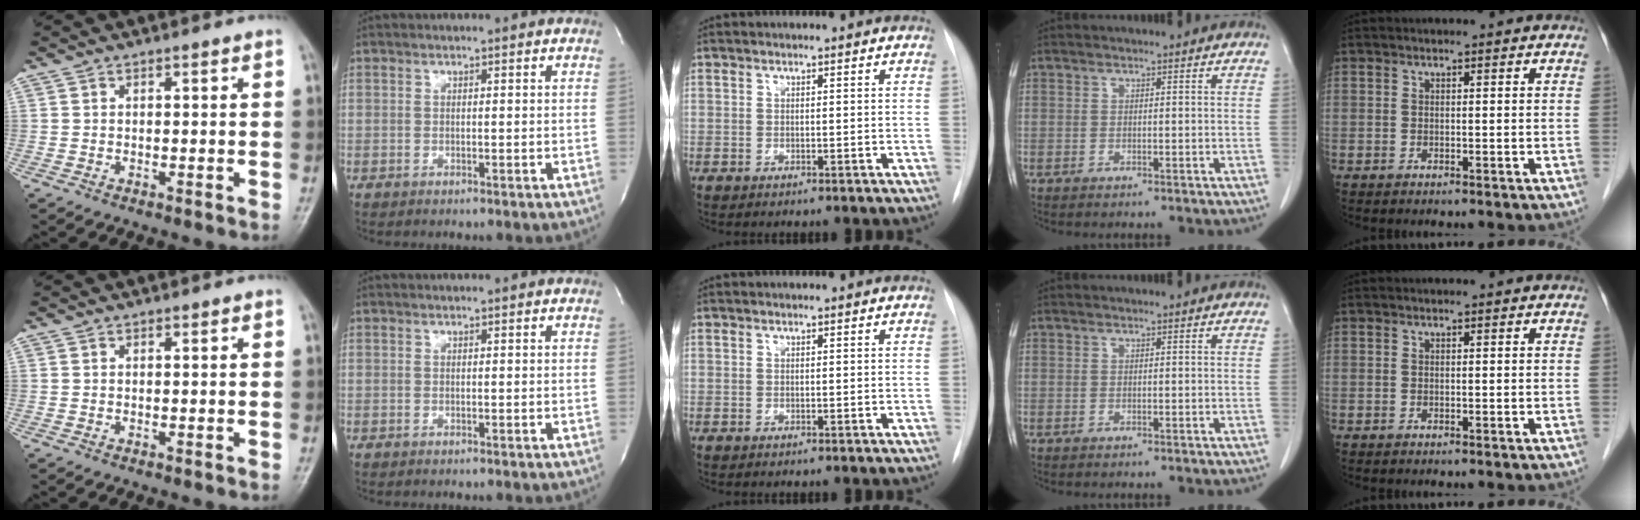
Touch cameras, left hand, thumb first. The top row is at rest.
{}